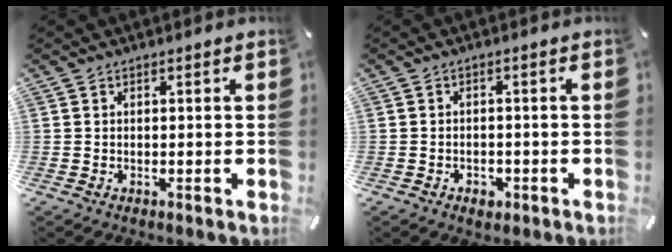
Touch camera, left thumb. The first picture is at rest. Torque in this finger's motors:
{"motor_torque": [0.06, 0.47, 0.12, 0.06, 0.03]}